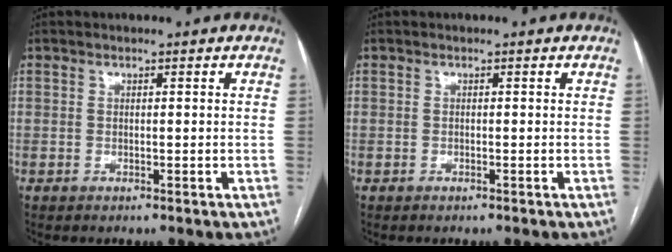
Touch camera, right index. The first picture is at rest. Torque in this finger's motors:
{"motor_torque": [-0.17, -0.16, 0.04, 0.01]}